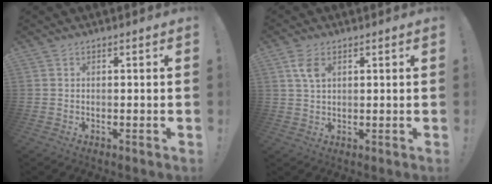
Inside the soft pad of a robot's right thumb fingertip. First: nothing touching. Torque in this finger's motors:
{"motor_torque": [0.07, 0.10, 0.50, 0.04, 0.10]}